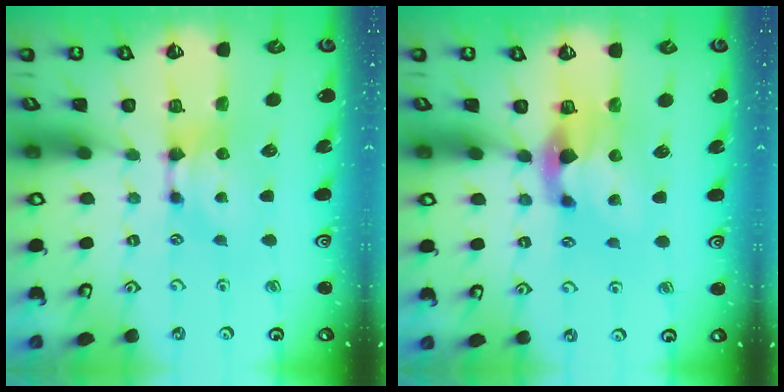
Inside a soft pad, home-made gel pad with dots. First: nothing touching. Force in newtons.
{"total": 2.8, "press": 2.5, "slide": 1.3}